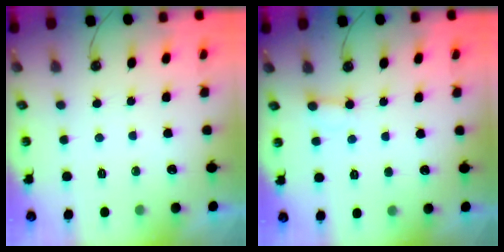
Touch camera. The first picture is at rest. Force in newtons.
{"total": 2.6, "press": 2.6, "slide": 0.2}